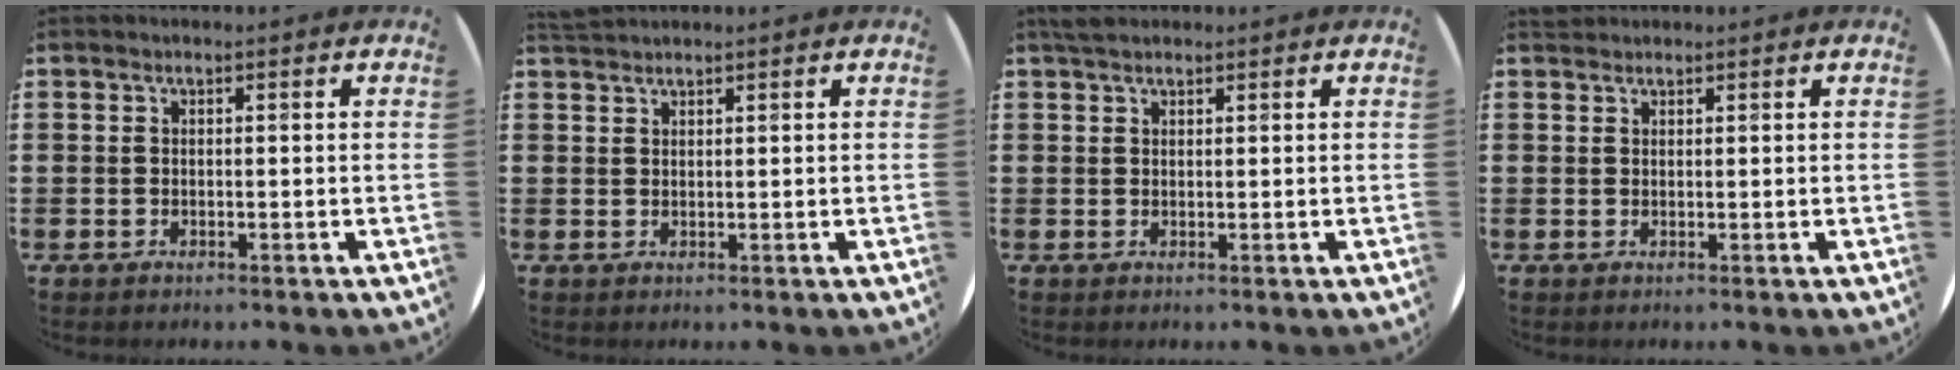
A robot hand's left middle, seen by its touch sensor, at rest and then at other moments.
{"total": 1.2, "force": [1.2, 0.0, 0.0], "torque": [0.000, 0.001, 0.023]}
{"total": 1.7, "force": [1.5, 0.6, 0.5], "torque": [-0.013, 0.005, 0.028]}
{"total": 0.8, "force": [0.7, 0.2, -0.1], "torque": [0.001, 0.002, 0.015]}